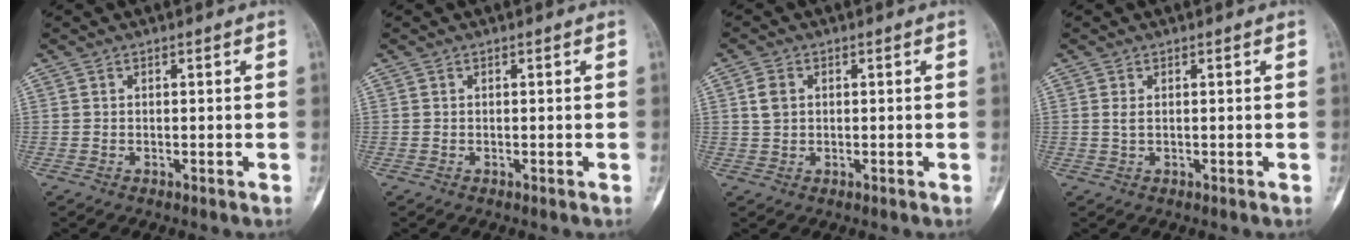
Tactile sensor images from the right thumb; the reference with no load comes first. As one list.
[{"total": 0.0}, {"total": 2.9, "force": [0.6, 2.2, 1.8], "torque": [-0.031, 0.003, 0.009]}, {"total": 1.0, "force": [0.2, 0.3, 0.9], "torque": [-0.023, 0.000, 0.007]}]